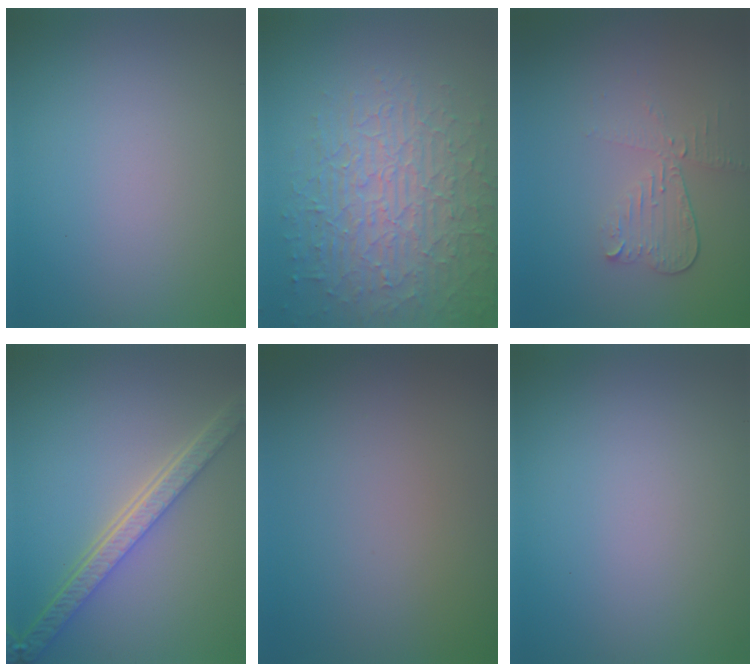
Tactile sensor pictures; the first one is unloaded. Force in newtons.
{"total": 7.7, "press": 5.6, "slide": 5.3}
{"total": 3.0, "press": 2.6, "slide": 1.4}
{"total": 5.2, "press": 4.1, "slide": 3.3}
{"total": 0.0}
{"total": 0.0}